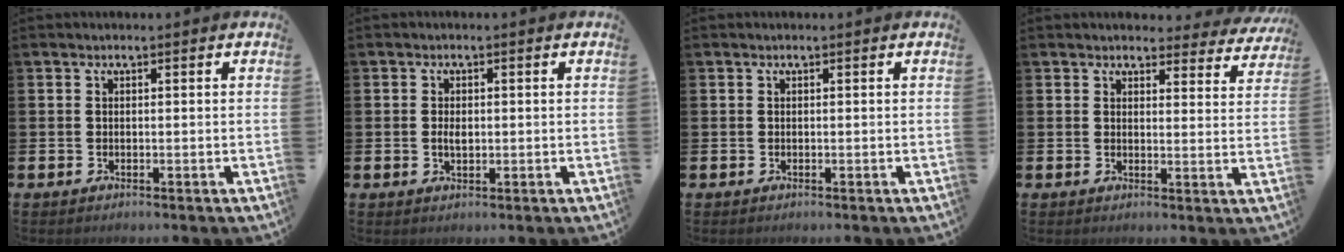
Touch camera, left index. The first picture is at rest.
{"total": 1.8, "force": [0.1, 1.0, 1.4], "torque": [-0.021, 0.003, -0.003]}
{"total": 0.0}
{"total": 3.2, "force": [3.1, 1.0, 0.1], "torque": [0.005, -0.022, 0.051]}